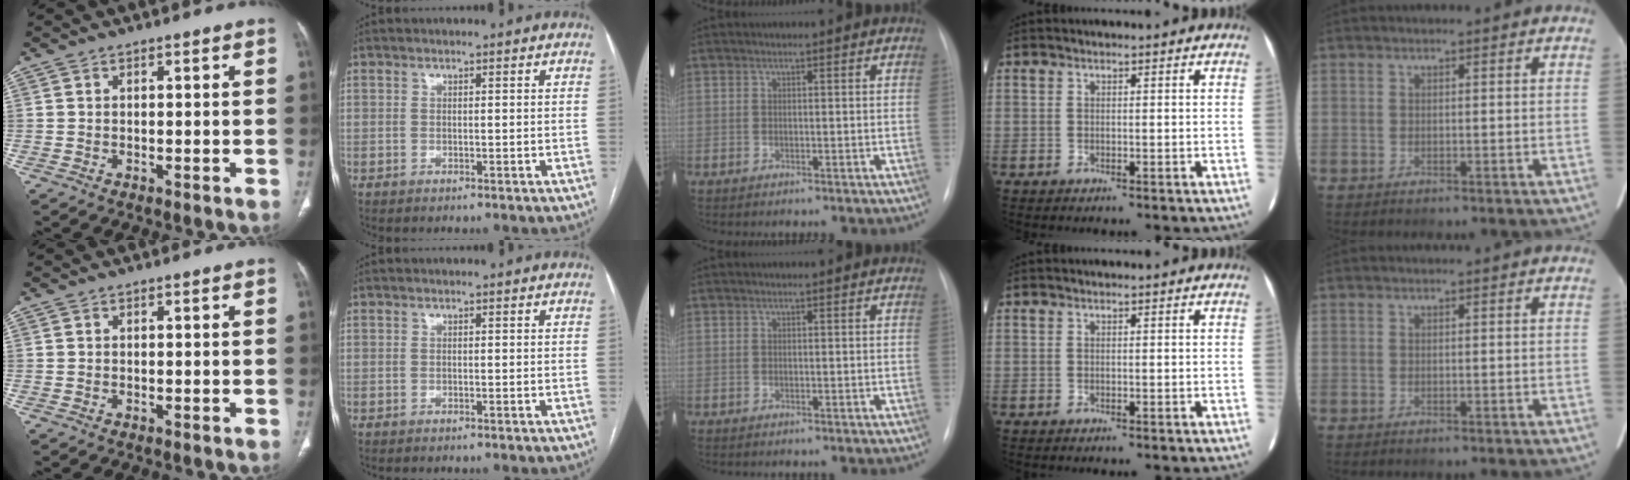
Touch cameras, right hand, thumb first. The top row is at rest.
{}